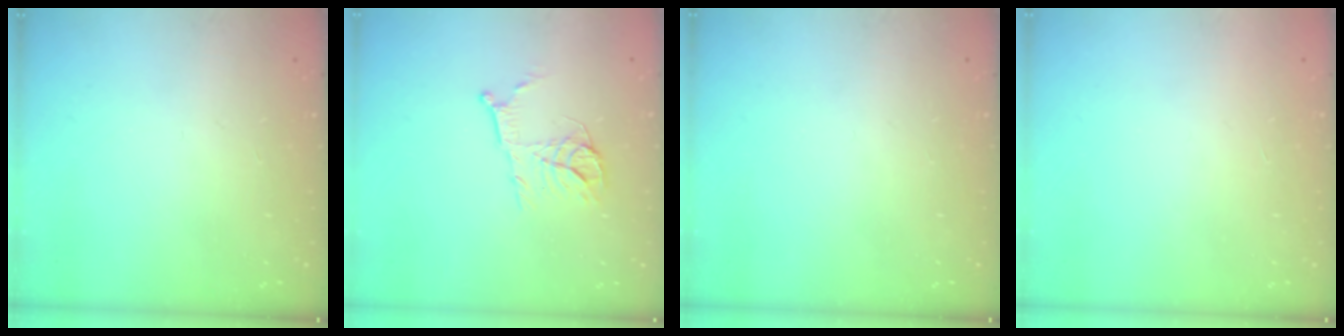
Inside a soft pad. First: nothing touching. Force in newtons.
{"total": 10.4, "press": 10.4, "slide": 0.6}
{"total": 0.0}
{"total": 1.6, "press": 1.6, "slide": 0.1}